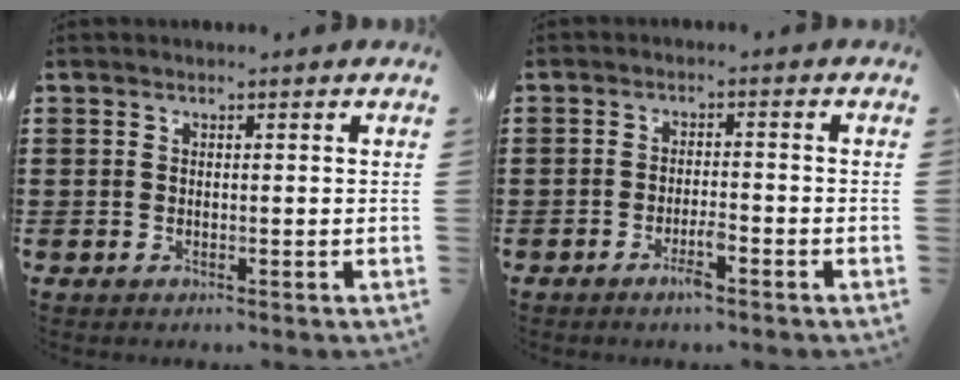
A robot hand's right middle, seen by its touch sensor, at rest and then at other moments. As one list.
[{"total": 3.1, "force": [-2.0, 0.5, 2.3], "torque": [-0.046, 0.000, -0.038]}]